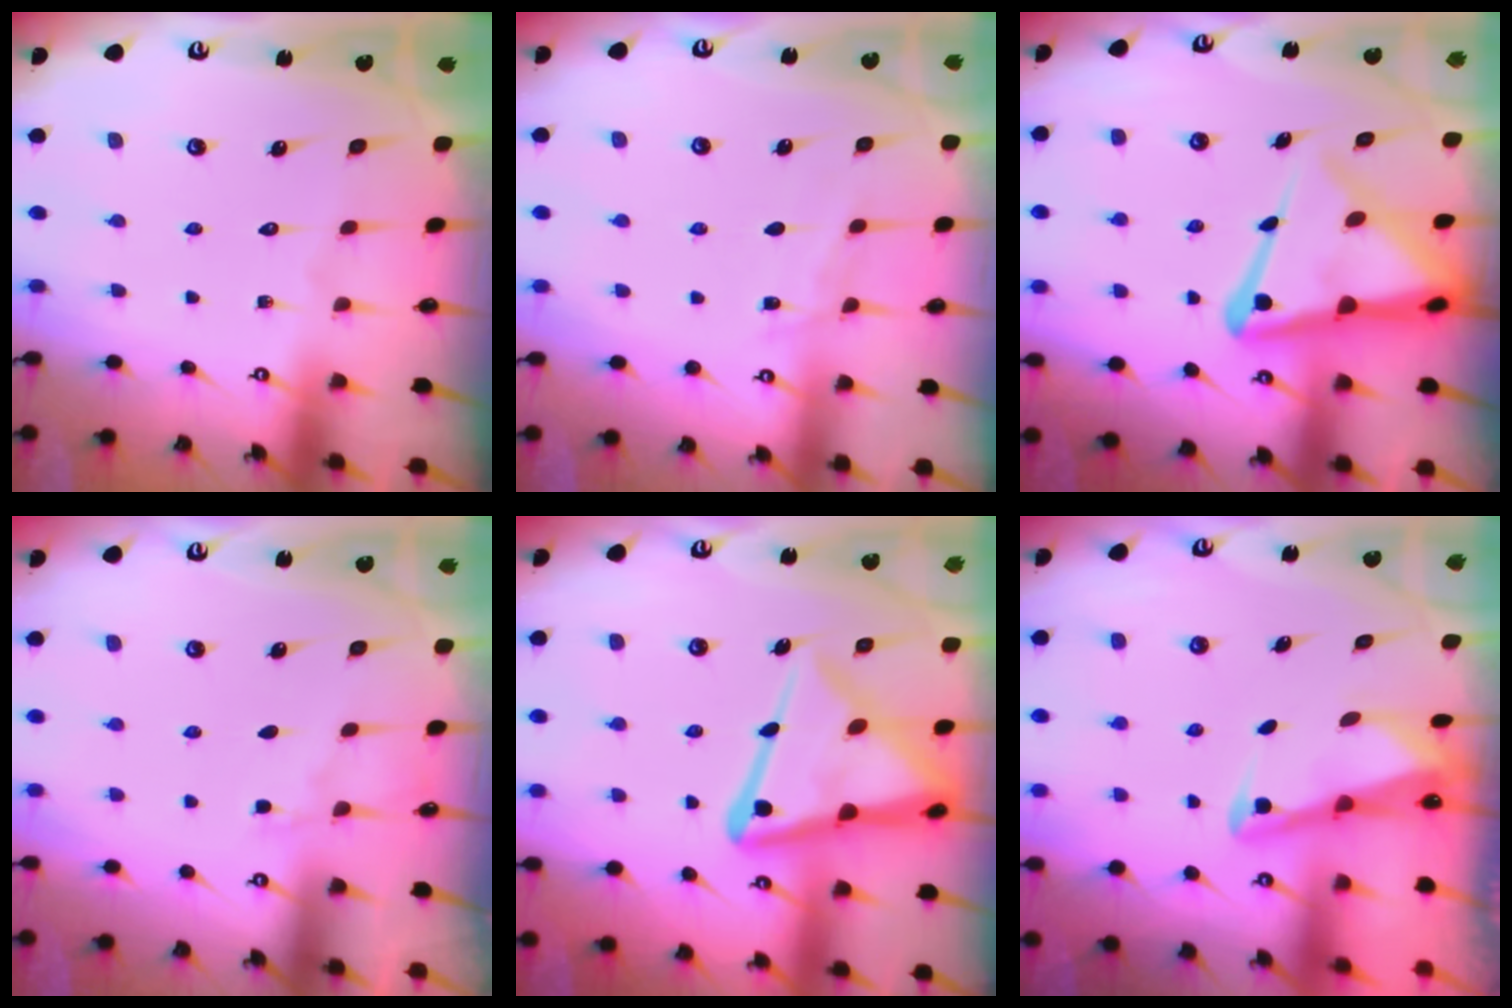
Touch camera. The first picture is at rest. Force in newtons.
{"total": 4.6, "press": 4.6, "slide": 0.6}
{"total": 14.1, "press": 14.1, "slide": 1.3}
{"total": 2.7, "press": 2.6, "slide": 0.4}
{"total": 17.7, "press": 17.6, "slide": 1.8}
{"total": 2.9, "press": 2.8, "slide": 0.4}